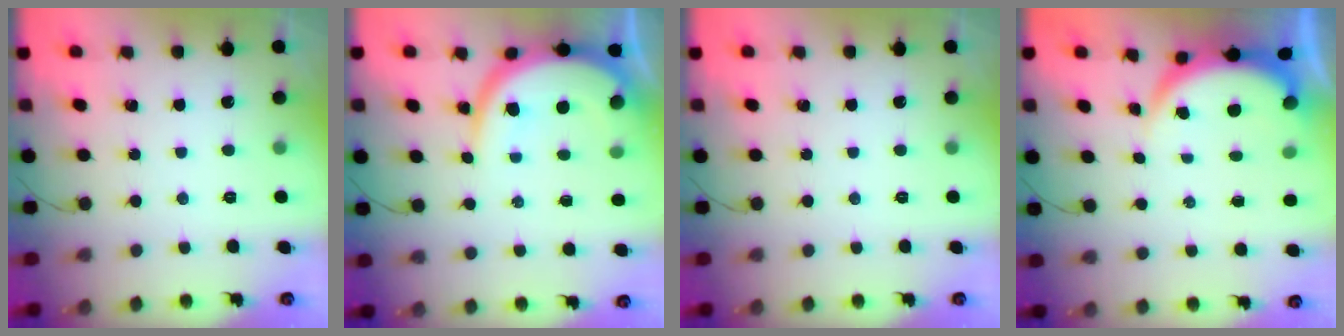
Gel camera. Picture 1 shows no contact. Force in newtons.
{"total": 11.7, "press": 11.6, "slide": 1.1}
{"total": 0.0}
{"total": 4.4, "press": 4.3, "slide": 1.1}